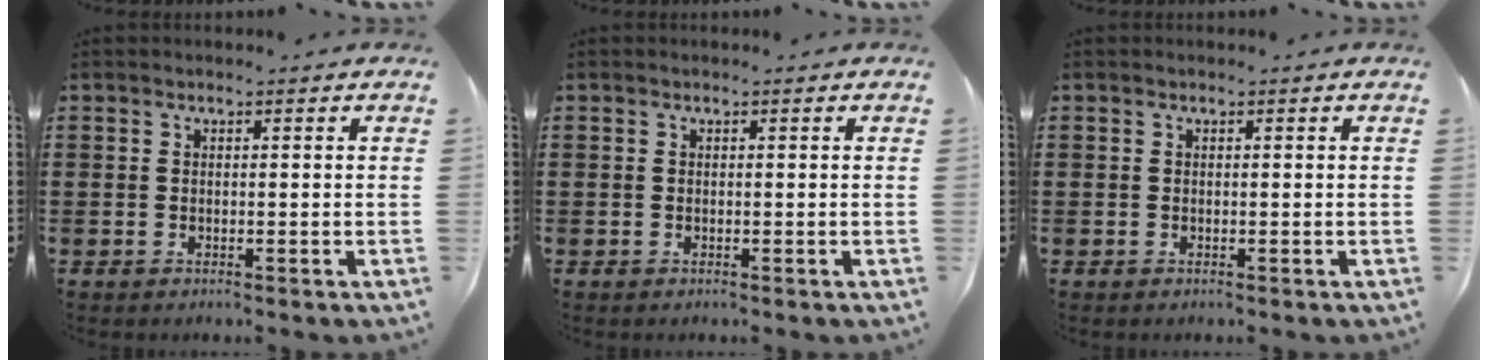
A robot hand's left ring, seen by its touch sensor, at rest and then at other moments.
{"total": 0.0}
{"total": 0.0}